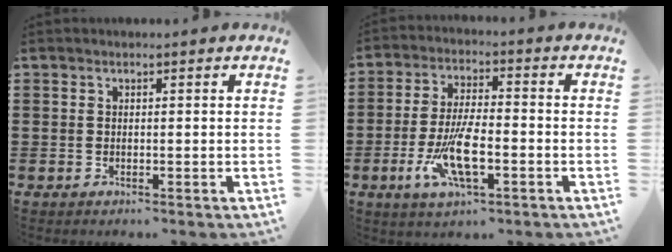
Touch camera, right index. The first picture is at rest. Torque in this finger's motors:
{"motor_torque": [1.48, 0.66, 0.71, 0.21]}